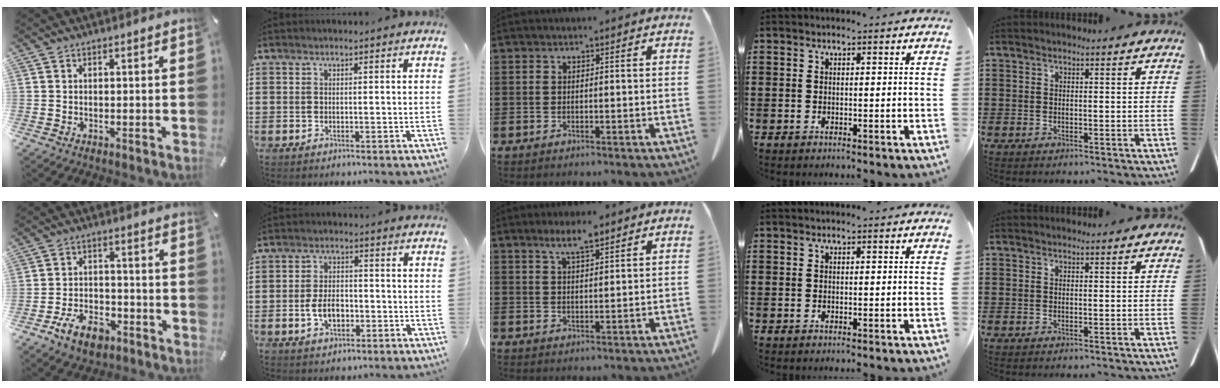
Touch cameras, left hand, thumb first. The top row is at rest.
{"thumb": {"total": 9.0, "force": [-5.5, 5.2, 4.9], "torque": [-0.101, 0.027, -0.100]}, "index": {"total": 4.8, "force": [-1.4, 2.7, 3.7], "torque": [-0.065, 0.001, -0.029]}, "middle": {"total": 4.5, "force": [3.2, 0.7, 3.2], "torque": [-0.069, 0.000, 0.055]}}